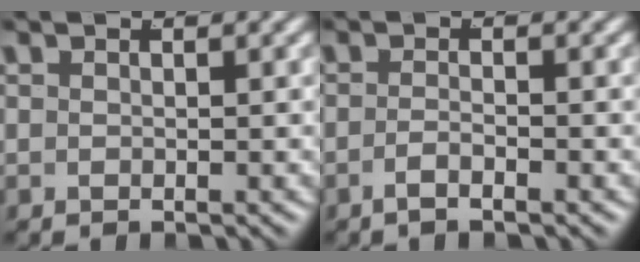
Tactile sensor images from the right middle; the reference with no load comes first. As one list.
[{"total": 1.7, "force": [-1.5, -0.2, 0.8], "torque": [-0.020, -0.007, -0.027]}]